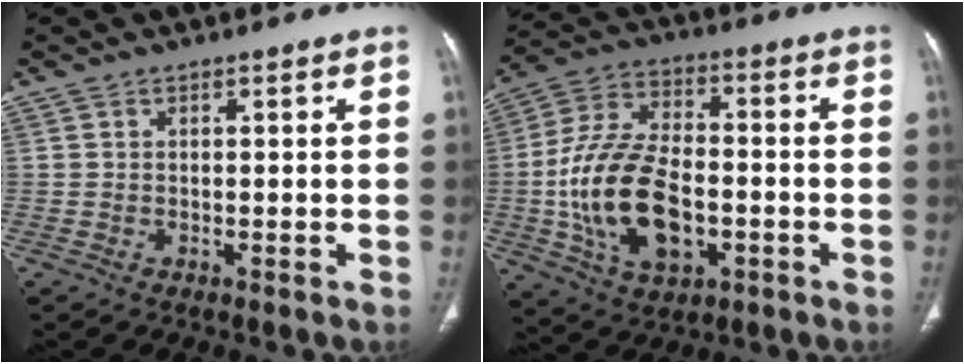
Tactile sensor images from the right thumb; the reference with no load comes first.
{"total": 18.7, "force": [-3.7, 10.9, 14.7], "torque": [-0.270, 0.018, -0.060]}